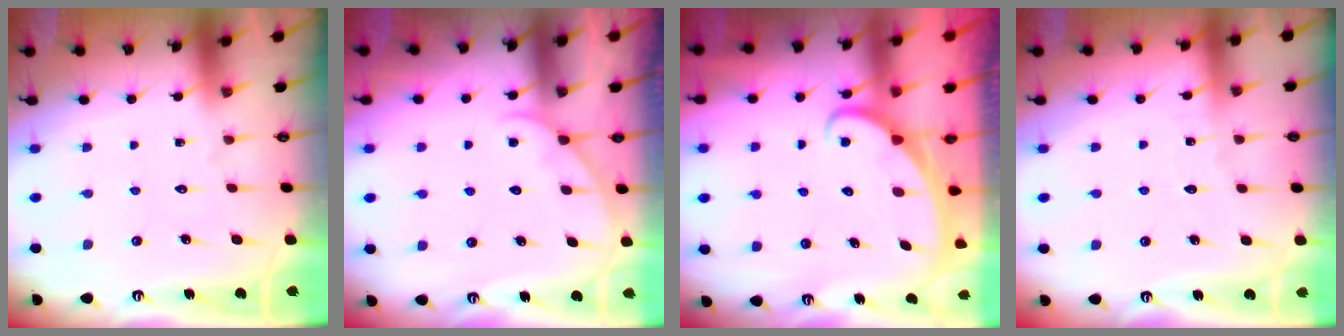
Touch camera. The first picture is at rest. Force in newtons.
{"total": 2.9, "press": 2.9, "slide": 0.3}
{"total": 2.4, "press": 2.4, "slide": 0.3}
{"total": 1.9, "press": 1.9, "slide": 0.2}